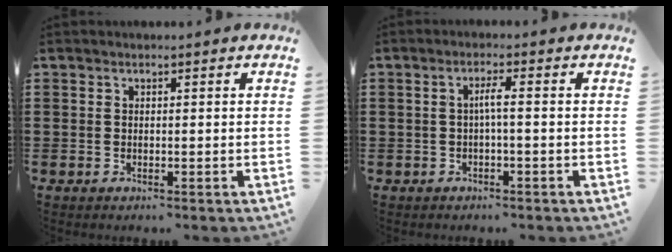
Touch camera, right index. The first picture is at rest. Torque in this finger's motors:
{"motor_torque": [0.80, 0.60, 0.12, 0.03]}